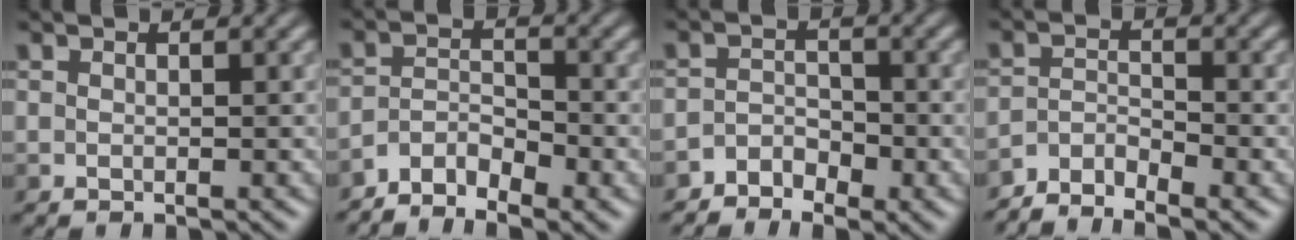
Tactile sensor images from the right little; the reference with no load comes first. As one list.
[{"total": 3.9, "force": [-3.1, 1.4, 1.8], "torque": [-0.030, 0.001, -0.064]}, {"total": 2.5, "force": [-1.9, 1.4, 0.7], "torque": [-0.010, 0.006, -0.040]}, {"total": 3.6, "force": [-3.2, 0.9, 1.3], "torque": [-0.025, -0.002, -0.069]}]